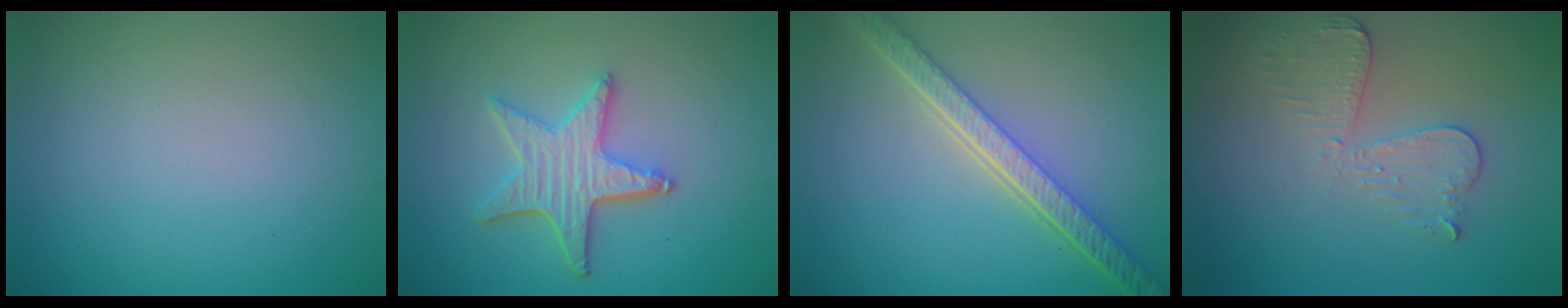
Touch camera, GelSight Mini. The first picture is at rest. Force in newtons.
{"total": 4.4, "press": 3.7, "slide": 2.4}
{"total": 5.6, "press": 4.2, "slide": 3.7}
{"total": 3.1, "press": 2.7, "slide": 1.4}